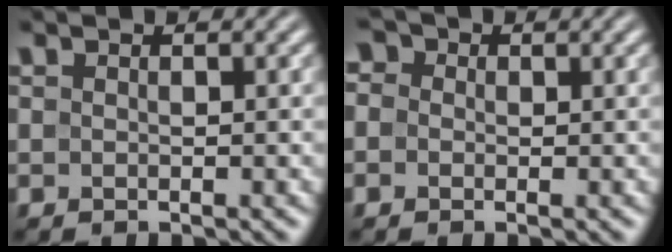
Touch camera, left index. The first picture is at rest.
{"total": 2.8, "force": [0.9, 2.4, 1.3], "torque": [-0.015, 0.019, -0.019]}